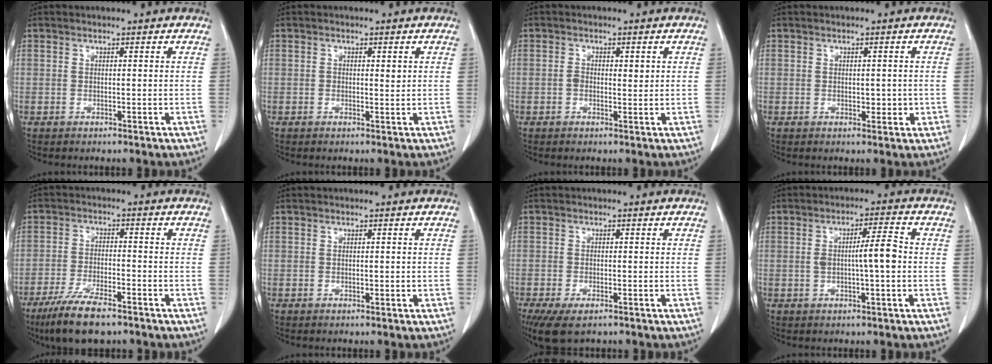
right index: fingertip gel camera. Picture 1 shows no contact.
{"total": 1.0, "force": [0.2, 0.5, 0.8], "torque": [-0.012, 0.000, 0.002]}
{"total": 2.0, "force": [0.2, 1.2, 1.6], "torque": [-0.026, 0.005, 0.002]}
{"total": 2.0, "force": [-0.3, 1.2, 1.6], "torque": [-0.016, 0.001, -0.001]}
{"total": 9.6, "force": [-7.0, 2.0, 6.2], "torque": [-0.115, -0.020, -0.120]}
{"total": 0.0}
{"total": 6.1, "force": [-4.1, 2.3, 3.8], "torque": [-0.069, -0.014, -0.066]}
{"total": 5.1, "force": [-0.4, 0.4, 5.1], "torque": [-0.087, 0.011, -0.005]}